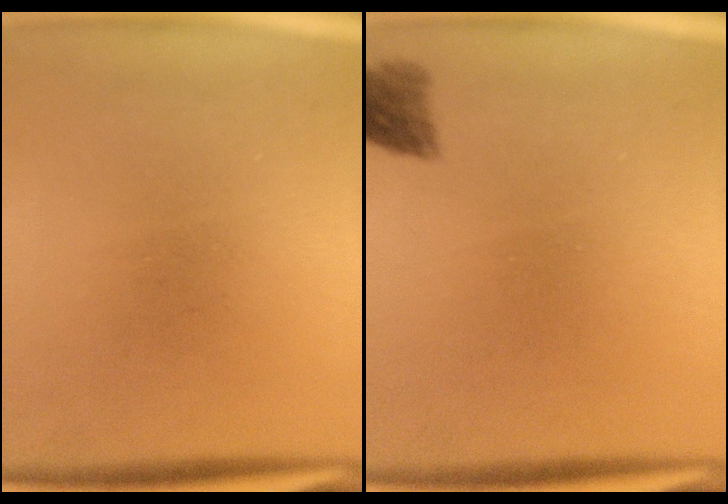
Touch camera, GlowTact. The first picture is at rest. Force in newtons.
{"total": 2.8}